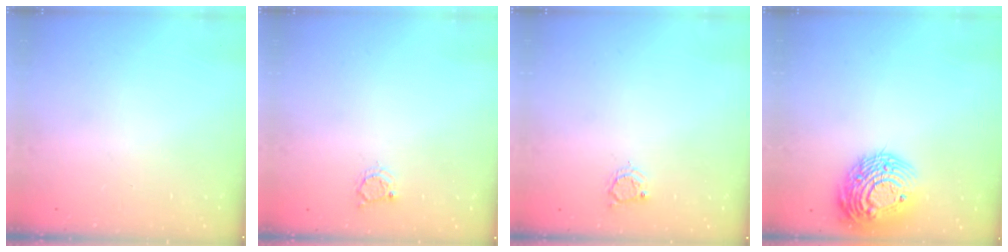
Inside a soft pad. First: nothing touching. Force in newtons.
{"total": 2.8, "press": 2.8, "slide": 0.3}
{"total": 3.6, "press": 3.5, "slide": 0.4}
{"total": 16.7, "press": 16.7, "slide": 1.4}